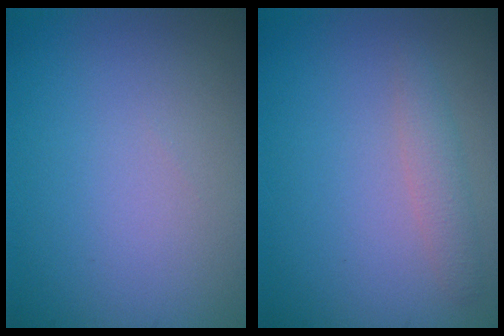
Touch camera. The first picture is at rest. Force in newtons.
{"total": 1.6, "press": 1.6, "slide": 0.0}